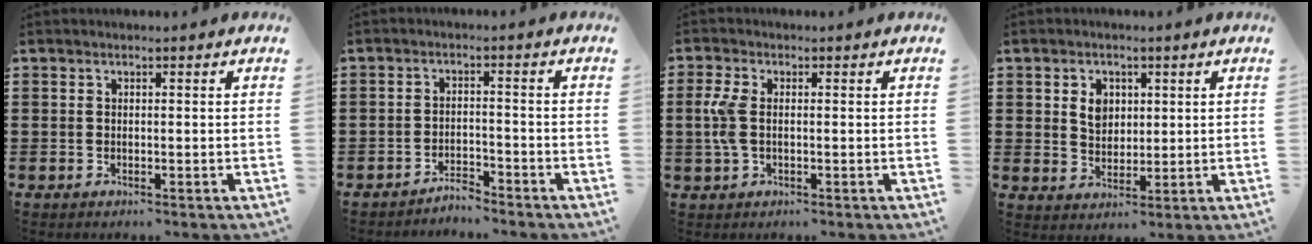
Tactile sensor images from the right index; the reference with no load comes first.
{"total": 2.6, "force": [-2.5, 0.1, 0.2], "torque": [-0.011, 0.001, -0.053]}
{"total": 4.5, "force": [-0.1, 2.2, 3.9], "torque": [-0.112, -0.005, -0.012]}
{"total": 4.0, "force": [1.1, 3.1, 2.2], "torque": [-0.047, 0.009, 0.016]}